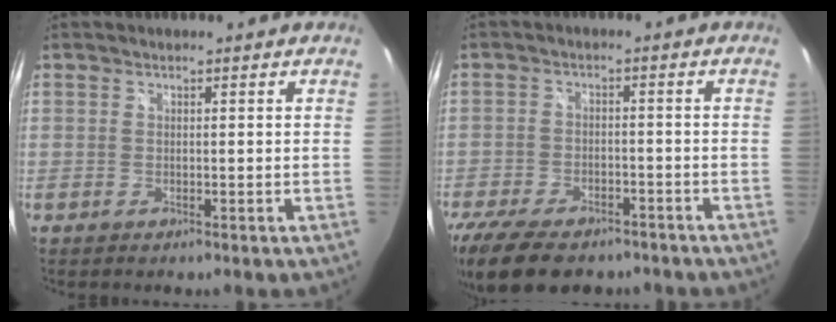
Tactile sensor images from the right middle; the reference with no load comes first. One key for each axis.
{"total": 15.6, "fx": -11.7, "fy": 6.9, "fz": 7.6, "tx": -0.179, "ty": -0.028, "tz": -0.187}